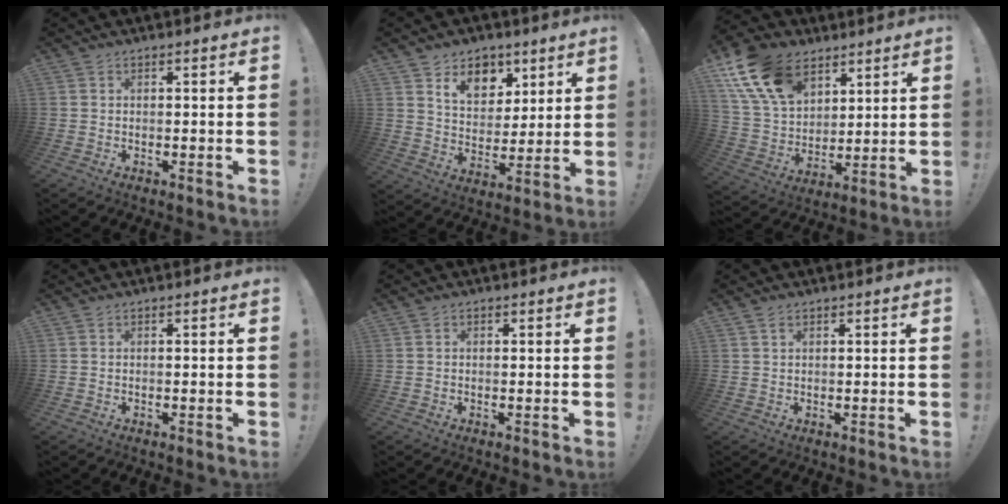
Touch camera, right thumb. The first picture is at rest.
{"total": 11.4, "force": [7.2, 8.0, 3.8], "torque": [-0.058, -0.044, 0.140]}
{"total": 18.0, "force": [10.3, 11.4, 9.4], "torque": [-0.189, -0.046, 0.199]}
{"total": 0.0}
{"total": 0.0}
{"total": 1.3, "force": [0.9, 0.6, 0.8], "torque": [-0.011, -0.002, 0.015]}